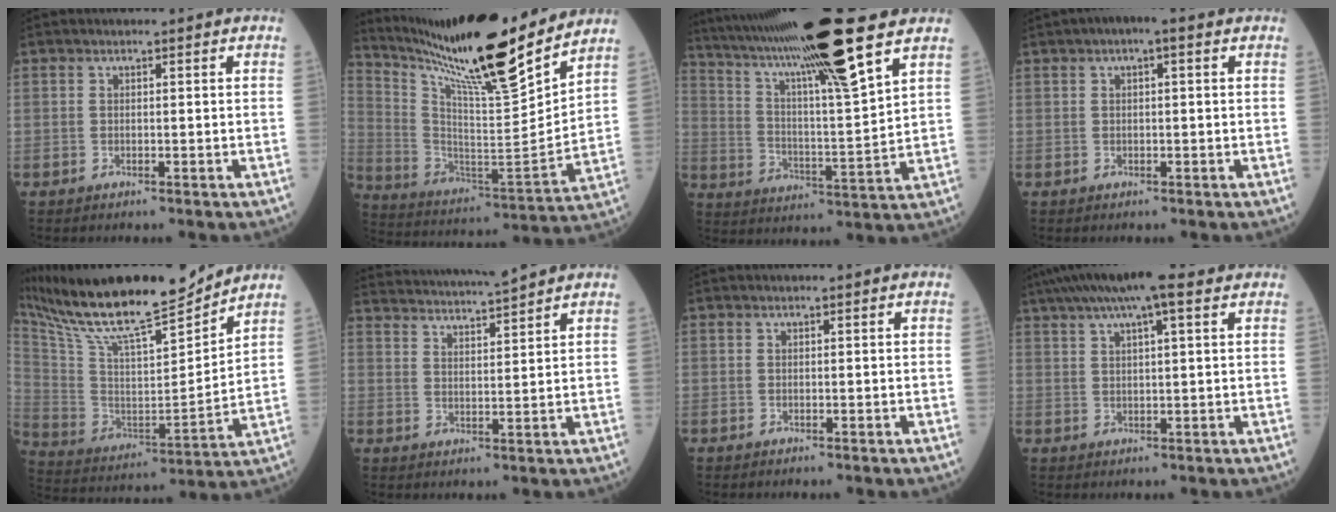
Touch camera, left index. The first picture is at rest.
{"total": 22.6, "force": [18.8, 1.2, 12.4], "torque": [-0.219, -0.028, 0.314]}
{"total": 21.1, "force": [15.5, -0.2, 14.3], "torque": [-0.255, 0.018, 0.260]}
{"total": 3.1, "force": [1.4, 0.7, 2.6], "torque": [-0.041, 0.018, 0.018]}
{"total": 22.4, "force": [19.5, 2.1, 10.6], "torque": [-0.208, -0.008, 0.338]}
{"total": 12.1, "force": [11.6, -0.9, 3.6], "torque": [-0.073, 0.010, 0.181]}
{"total": 0.0}
{"total": 10.4, "force": [7.1, 1.5, 7.5], "torque": [-0.127, 0.042, 0.112]}